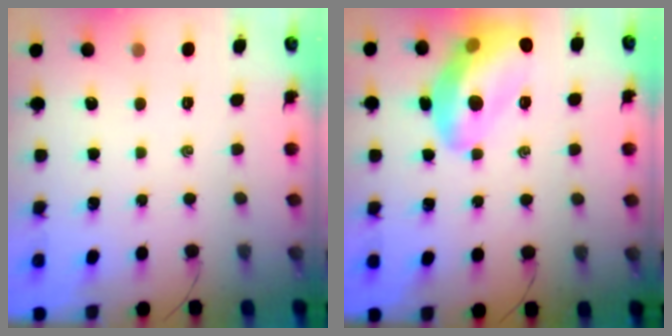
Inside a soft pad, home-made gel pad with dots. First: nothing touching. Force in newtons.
{"total": 17.0, "press": 16.9, "slide": 2.0}